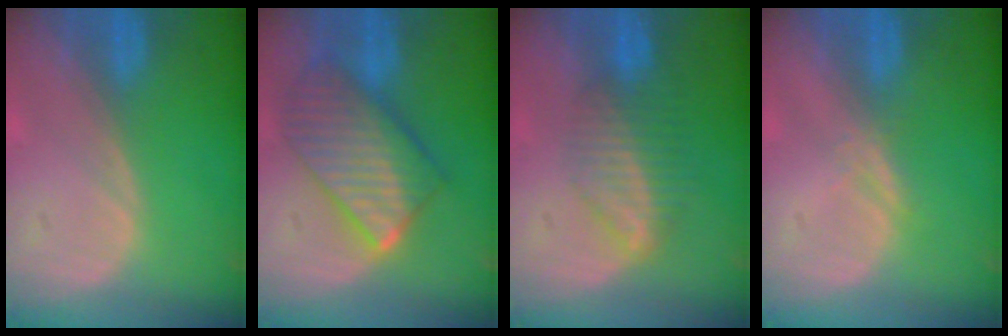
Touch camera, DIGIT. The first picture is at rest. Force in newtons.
{"total": 10.1, "press": 10.1, "slide": 0.8}
{"total": 6.9, "press": 6.0, "slide": 3.5}
{"total": 1.3, "press": 1.3, "slide": 0.1}